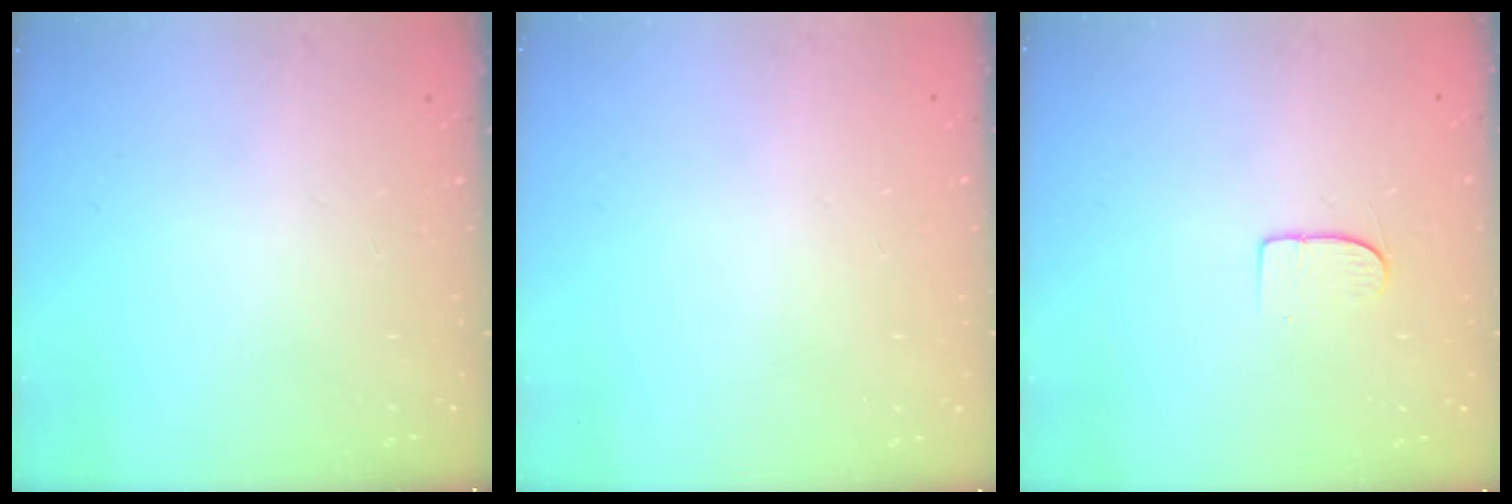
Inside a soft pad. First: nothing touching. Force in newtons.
{"total": 0.5, "press": 0.5, "slide": 0.1}
{"total": 5.4, "press": 5.4, "slide": 0.4}